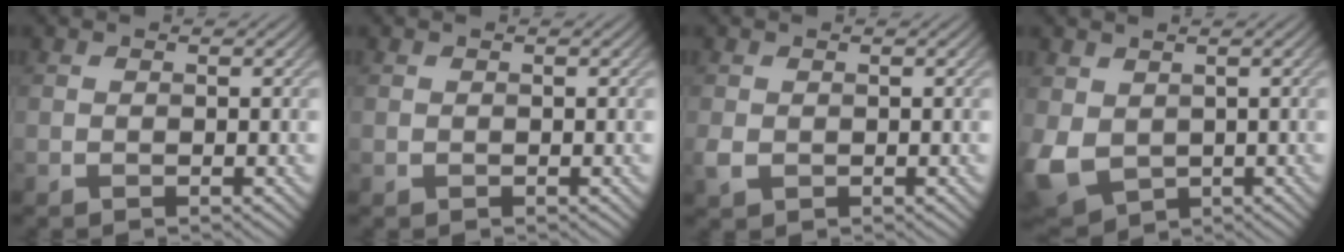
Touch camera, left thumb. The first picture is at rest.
{"total": 0.0}
{"total": 1.5, "force": [-0.1, 1.2, 0.9], "torque": [-0.026, -0.005, -0.001]}
{"total": 7.2, "force": [0.0, 5.6, 4.6], "torque": [-0.146, -0.022, 0.008]}